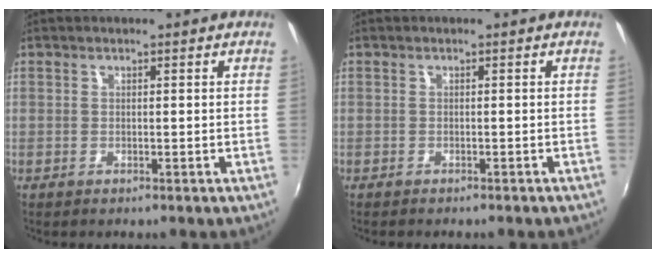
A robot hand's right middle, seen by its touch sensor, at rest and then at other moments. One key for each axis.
{"total": 1.5, "fx": -1.3, "fy": 0.2, "fz": 0.6, "tx": -0.015, "ty": -0.007, "tz": -0.018}